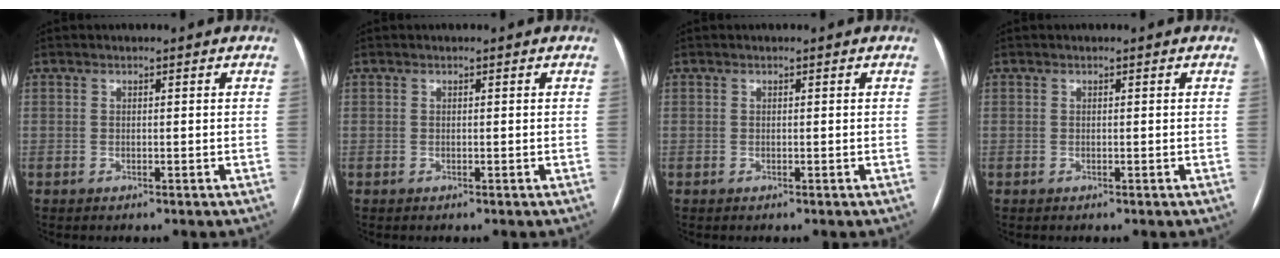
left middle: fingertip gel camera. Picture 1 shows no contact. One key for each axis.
{"total": 0.0}
{"total": 0.0}
{"total": 0.0}